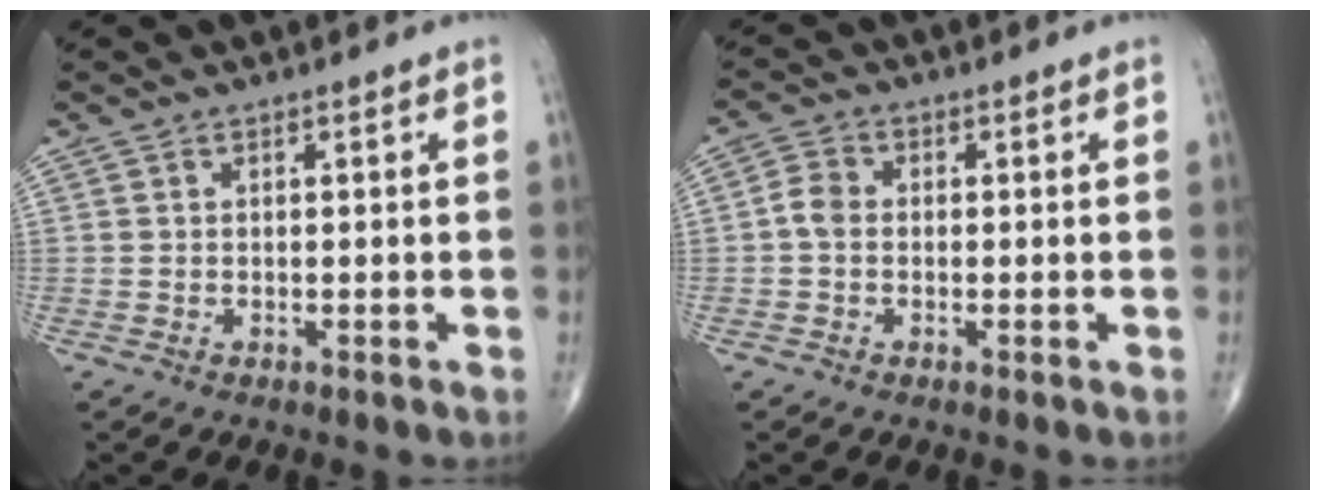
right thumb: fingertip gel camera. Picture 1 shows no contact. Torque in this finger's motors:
{"motor_torque": [-0.01, 0.04, 0.26, -0.21, 0.03]}